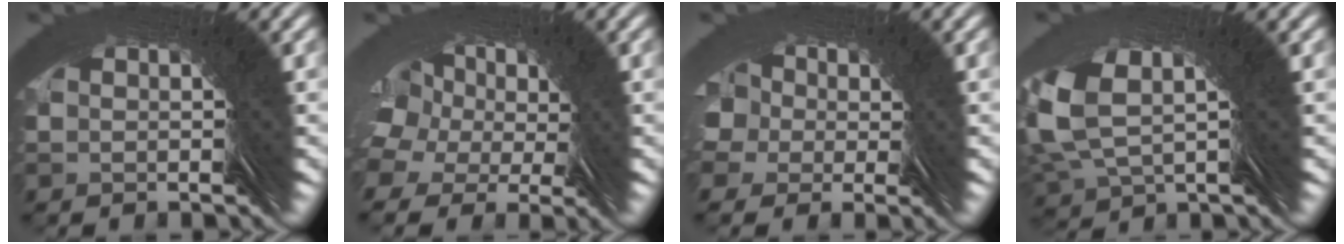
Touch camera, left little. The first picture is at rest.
{"total": 6.8, "force": [4.5, 4.1, 3.0], "torque": [-0.055, 0.023, 0.054]}
{"total": 6.0, "force": [1.9, 4.6, 3.3], "torque": [-0.064, -0.005, 0.027]}
{"total": 4.1, "force": [1.7, 3.1, 2.2], "torque": [-0.081, 0.001, 0.020]}